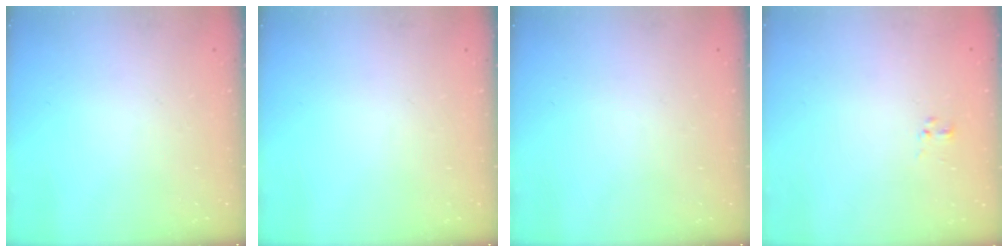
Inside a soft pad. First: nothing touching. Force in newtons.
{"total": 0.0}
{"total": 0.0}
{"total": 1.4, "press": 1.3, "slide": 0.7}